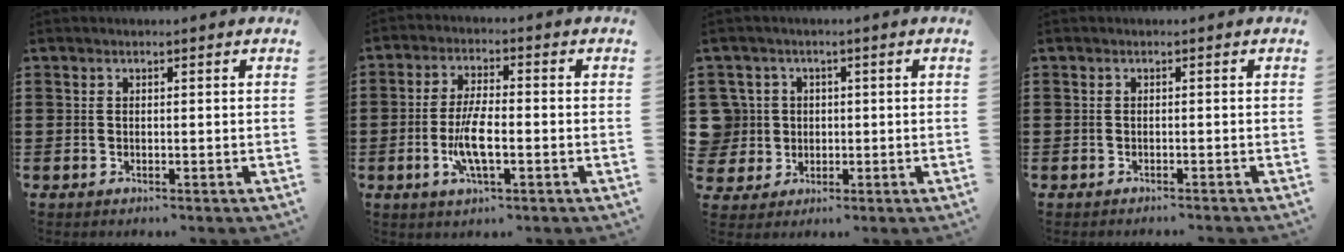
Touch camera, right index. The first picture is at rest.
{"total": 6.7, "force": [-1.7, 1.8, 6.2], "torque": [-0.138, -0.013, -0.037]}
{"total": 5.0, "force": [0.2, 4.9, 0.7], "torque": [-0.050, 0.013, -0.003]}
{"total": 0.7, "force": [-0.7, -0.1, -0.1], "torque": [-0.002, -0.002, -0.014]}